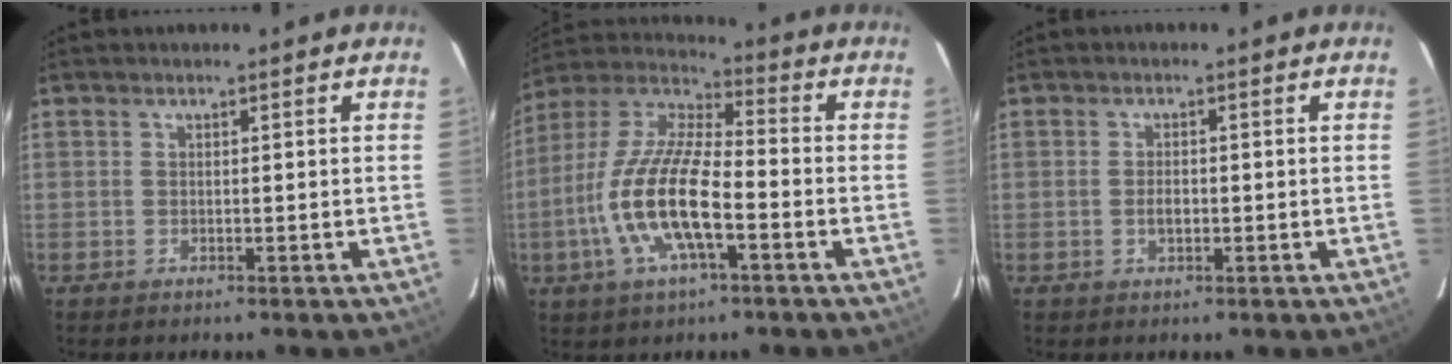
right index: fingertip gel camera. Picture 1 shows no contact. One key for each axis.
{"total": 16.1, "fx": -5.3, "fy": 5.2, "fz": 14.3, "tx": -0.296, "ty": -0.007, "tz": -0.107}
{"total": 1.8, "fx": -0.5, "fy": 1.1, "fz": 1.3, "tx": -0.025, "ty": 0.000, "tz": -0.007}